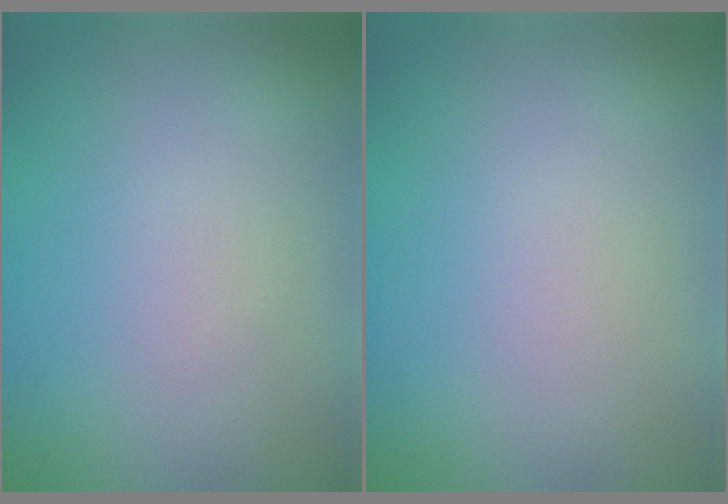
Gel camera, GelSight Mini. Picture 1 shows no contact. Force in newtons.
{"total": 0.0}